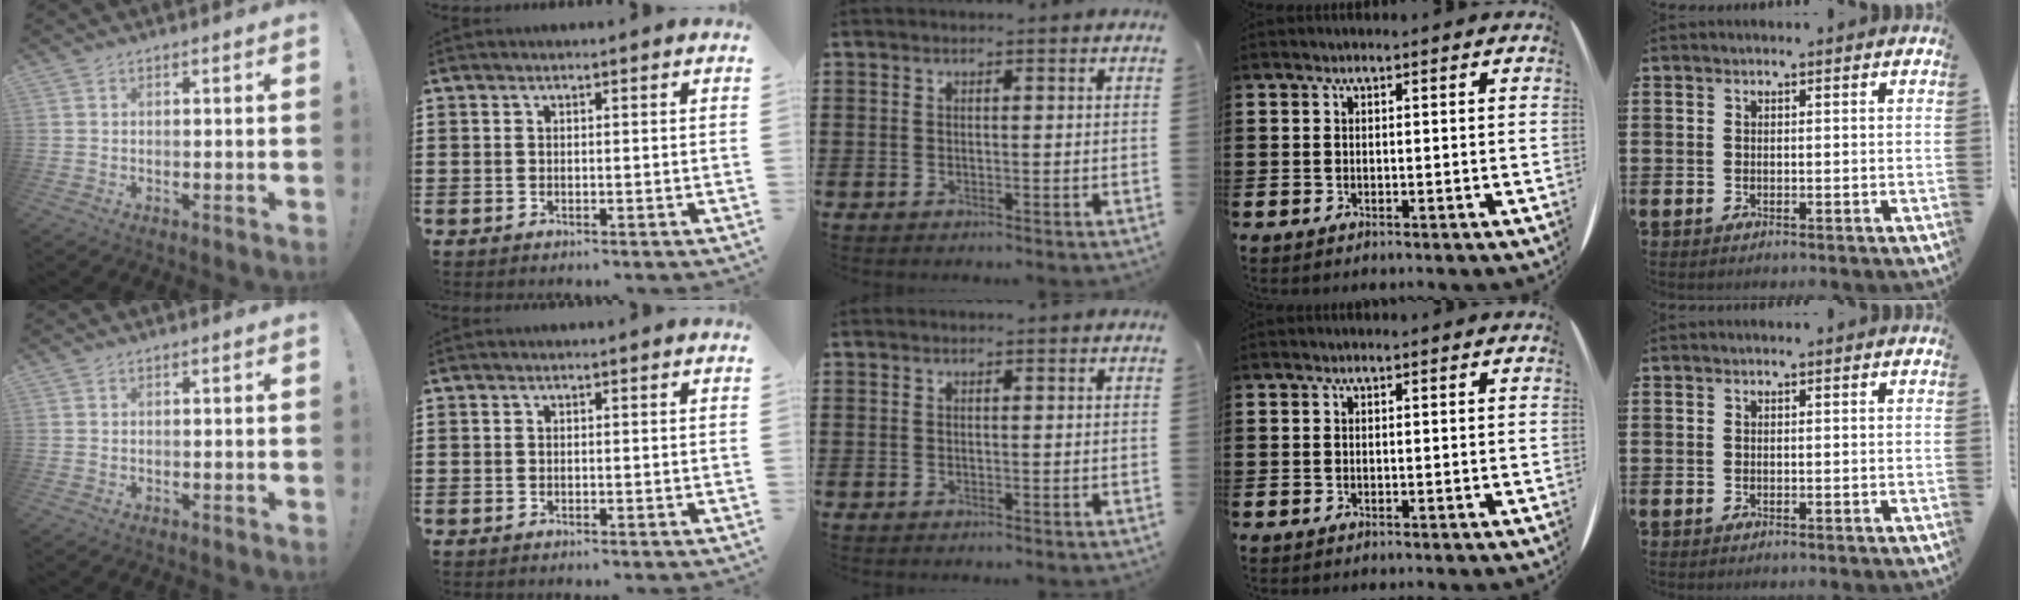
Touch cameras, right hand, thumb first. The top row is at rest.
{}